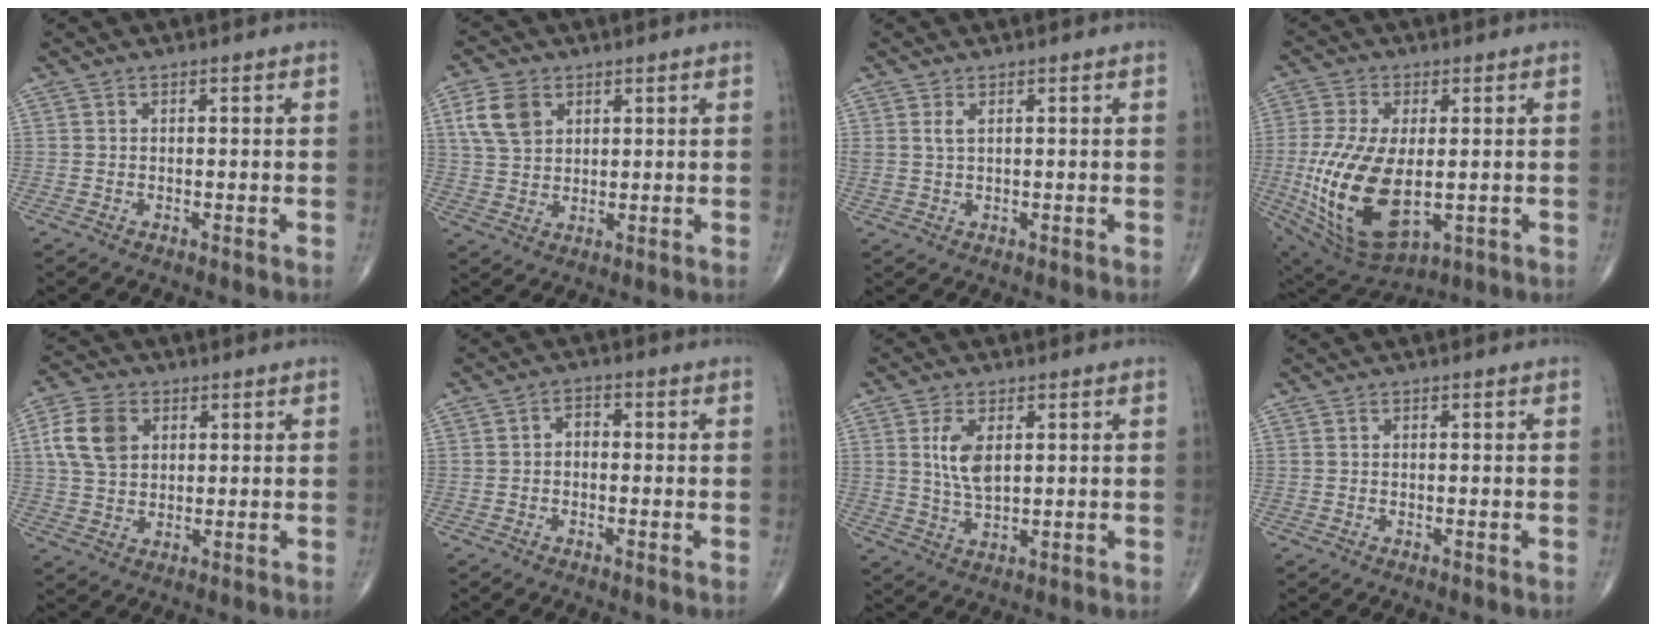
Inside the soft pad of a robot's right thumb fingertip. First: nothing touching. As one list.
[{"total": 7.3, "force": [3.0, 5.1, 4.4], "torque": [-0.073, -0.005, 0.061]}, {"total": 1.9, "force": [0.9, 0.8, 1.5], "torque": [-0.036, 0.004, 0.024]}, {"total": 19.0, "force": [-2.1, 9.8, 16.1], "torque": [-0.333, -0.021, -0.014]}, {"total": 8.9, "force": [2.6, 6.4, 5.7], "torque": [-0.104, 0.002, 0.049]}, {"total": 2.3, "force": [-0.3, 1.7, 1.6], "torque": [-0.012, 0.012, -0.015]}, {"total": 6.4, "force": [1.7, 3.2, 5.3], "torque": [-0.100, -0.011, 0.038]}, {"total": 0.0}]